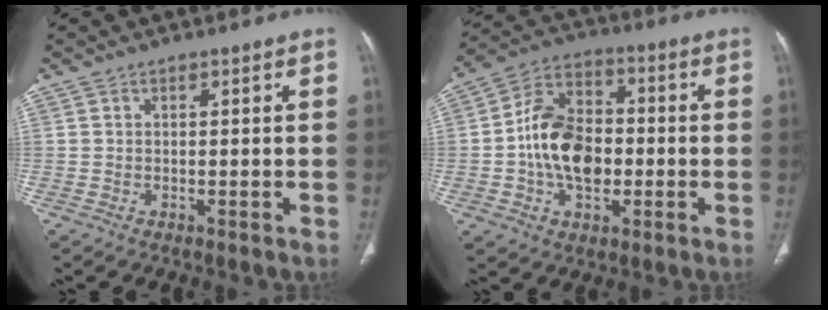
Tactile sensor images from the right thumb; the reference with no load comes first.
{"total": 14.3, "force": [-1.7, 9.9, 10.2], "torque": [-0.154, 0.030, -0.034]}